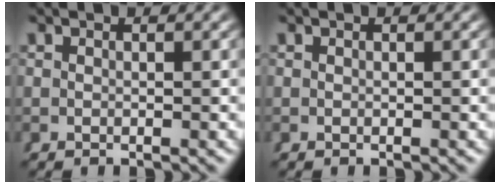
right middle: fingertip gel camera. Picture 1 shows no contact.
{"total": 0.0}